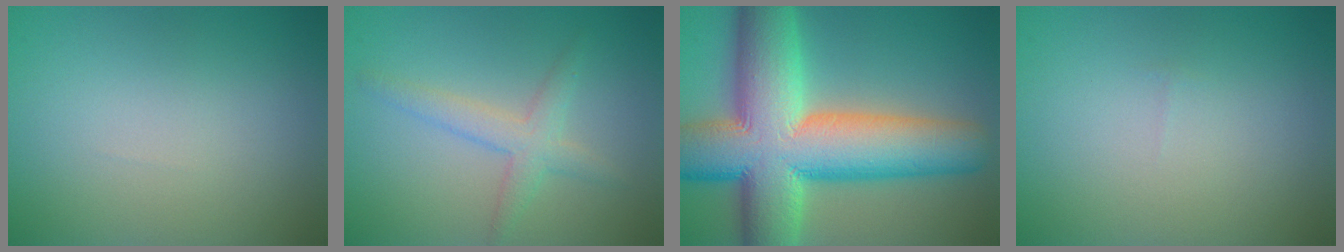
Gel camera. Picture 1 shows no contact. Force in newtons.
{"total": 2.6, "press": 2.6, "slide": 0.2}
{"total": 15.8, "press": 15.8, "slide": 0.9}
{"total": 0.0}